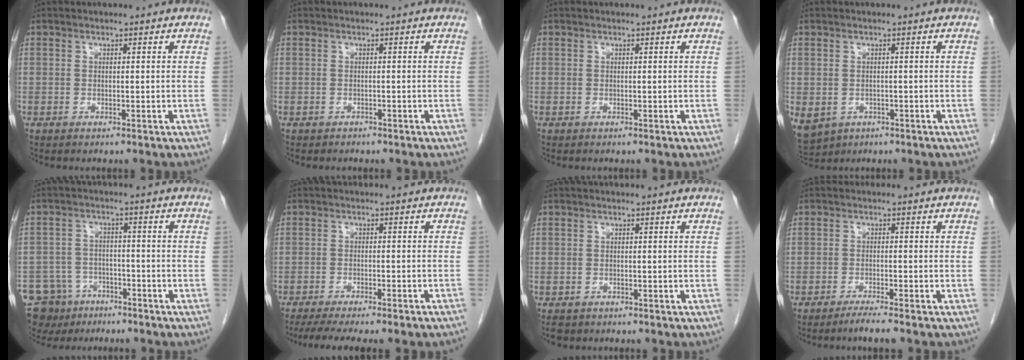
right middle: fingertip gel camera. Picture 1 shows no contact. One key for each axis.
{"total": 1.1, "fx": -0.9, "fy": 0.6, "fz": 0.2, "tx": -0.016, "ty": 0.000, "tz": -0.012}
{"total": 0.0}
{"total": 10.9, "fx": -4.6, "fy": 8.9, "fz": 4.3, "tx": -0.129, "ty": -0.013, "tz": -0.056}
{"total": 9.3, "fx": -6.8, "fy": 6.2, "fz": 1.2, "tx": -0.030, "ty": 0.014, "tz": -0.106}
{"total": 10.4, "fx": -8.7, "fy": 0.0, "fz": 5.7, "tx": -0.063, "ty": -0.014, "tz": -0.125}
{"total": 1.9, "fx": -1.5, "fy": 1.1, "fz": 0.4, "tx": -0.009, "ty": -0.001, "tz": -0.020}
{"total": 2.9, "fx": -2.3, "fy": -0.6, "fz": 1.6, "tx": -0.037, "ty": -0.008, "tz": -0.042}